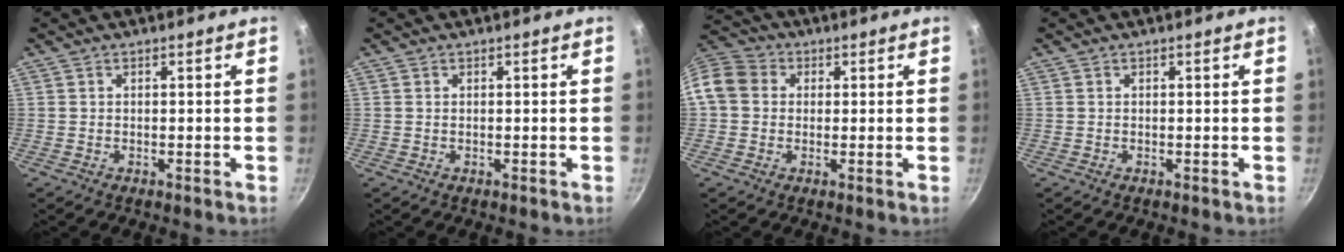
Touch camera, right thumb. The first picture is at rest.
{"total": 0.0}
{"total": 9.8, "force": [0.9, 8.4, 4.9], "torque": [-0.082, 0.023, -0.002]}
{"total": 0.0}